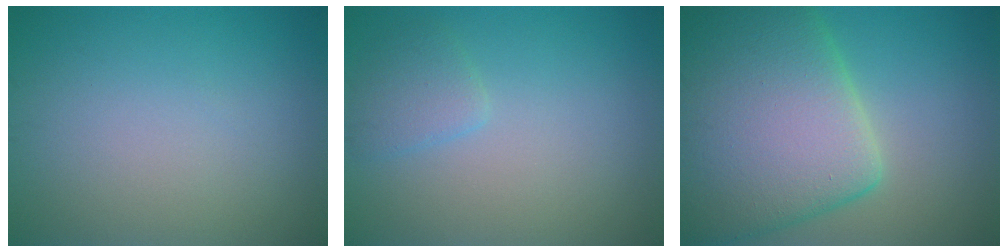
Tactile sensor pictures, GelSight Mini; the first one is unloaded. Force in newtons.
{"total": 1.8, "press": 1.8, "slide": 0.2}
{"total": 13.6, "press": 13.6, "slide": 0.6}